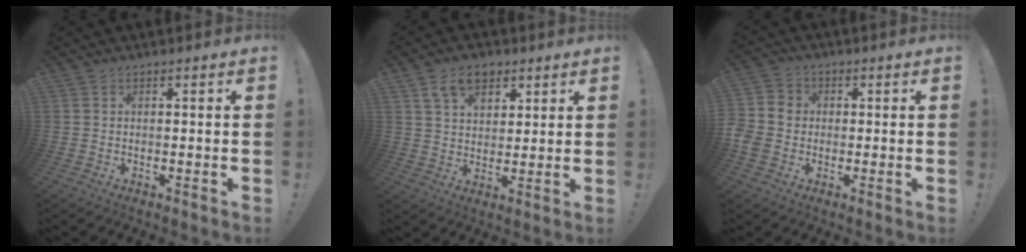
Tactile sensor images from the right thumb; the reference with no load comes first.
{"total": 9.2, "force": [5.1, 6.0, 4.6], "torque": [-0.081, -0.009, 0.099]}
{"total": 6.9, "force": [-1.9, 6.0, 2.8], "torque": [-0.067, 0.022, -0.034]}